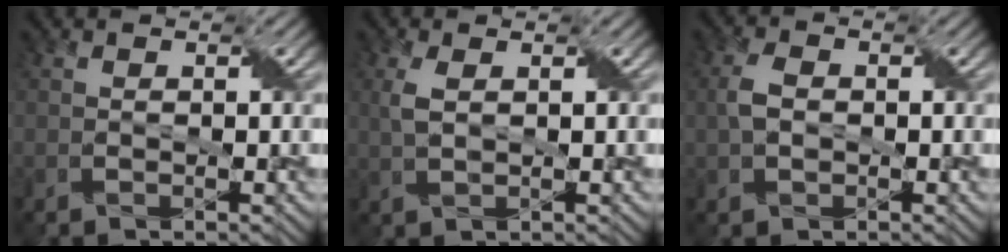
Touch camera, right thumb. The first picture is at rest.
{"total": 2.7, "force": [0.7, 1.3, 2.3], "torque": [-0.065, 0.006, 0.016]}
{"total": 3.3, "force": [-0.1, 2.3, 2.4], "torque": [-0.059, 0.005, -0.006]}